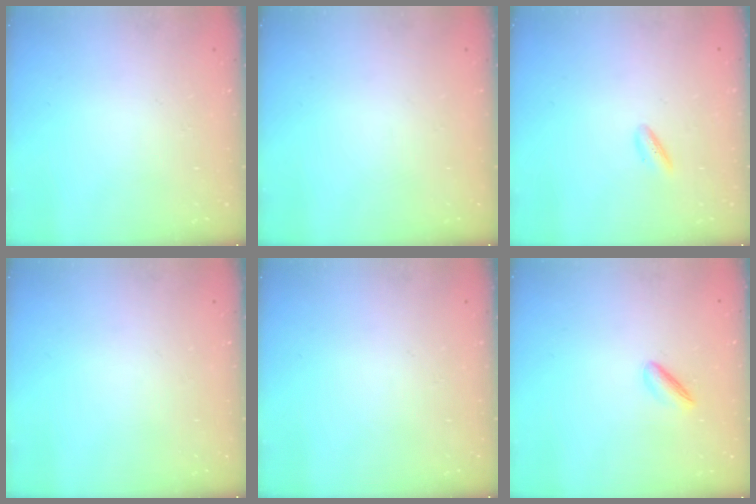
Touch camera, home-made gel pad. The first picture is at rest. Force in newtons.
{"total": 0.0}
{"total": 2.2, "press": 2.2, "slide": 0.5}
{"total": 0.0}
{"total": 0.0}
{"total": 3.3, "press": 3.2, "slide": 0.8}